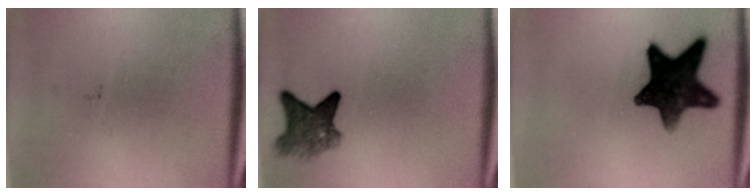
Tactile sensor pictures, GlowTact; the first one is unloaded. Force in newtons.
{"total": 5.2}
{"total": 13.5}